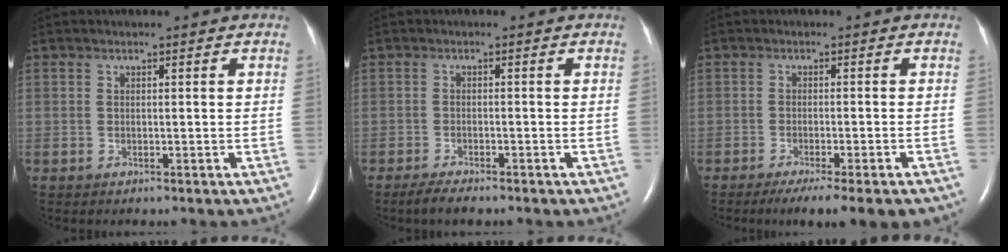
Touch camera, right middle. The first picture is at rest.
{"total": 2.9, "force": [-2.3, 0.5, 1.7], "torque": [-0.039, -0.008, -0.039]}
{"total": 9.6, "force": [-7.3, 0.8, 6.1], "torque": [-0.072, -0.016, -0.105]}